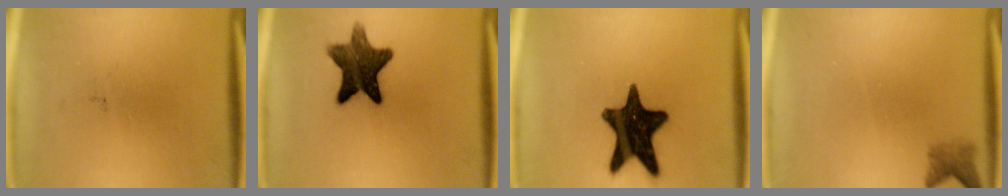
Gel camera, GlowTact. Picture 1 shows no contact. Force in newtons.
{"total": 11.6}
{"total": 17.1}
{"total": 2.0}